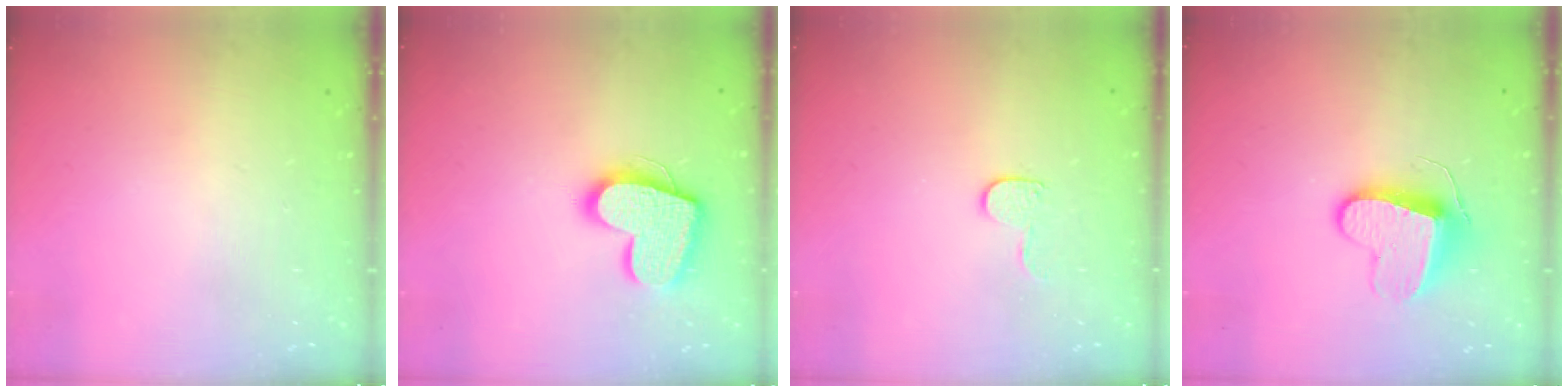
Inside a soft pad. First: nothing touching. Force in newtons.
{"total": 15.8, "press": 15.7, "slide": 1.4}
{"total": 6.7, "press": 6.7, "slide": 0.6}
{"total": 10.0, "press": 10.0, "slide": 0.6}